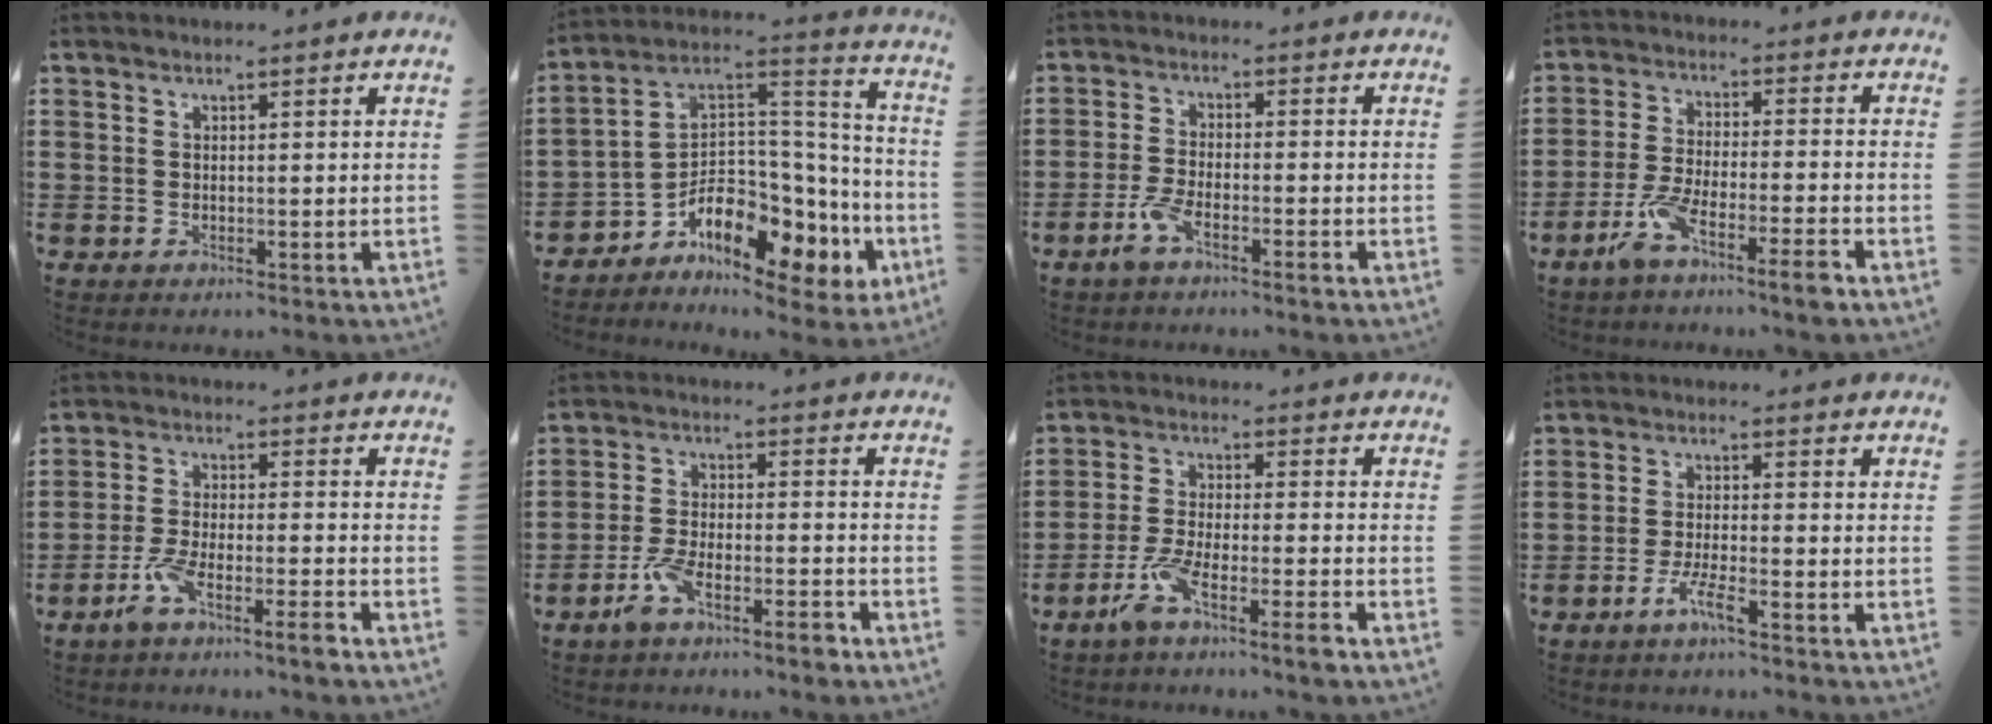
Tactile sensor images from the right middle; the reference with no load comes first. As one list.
[{"total": 9.5, "force": [-5.8, 4.8, 5.7], "torque": [-0.113, -0.009, -0.107]}, {"total": 4.3, "force": [-2.8, 0.7, 3.2], "torque": [-0.080, -0.006, -0.057]}, {"total": 7.6, "force": [-5.4, 0.5, 5.2], "torque": [-0.108, -0.005, -0.101]}, {"total": 6.0, "force": [-4.4, 0.4, 4.0], "torque": [-0.084, -0.005, -0.083]}, {"total": 6.4, "force": [-4.8, 1.1, 4.1], "torque": [-0.086, 0.003, -0.090]}, {"total": 6.9, "force": [-4.8, 0.5, 5.0], "torque": [-0.105, -0.008, -0.089]}, {"total": 4.1, "force": [-2.6, 0.1, 3.2], "torque": [-0.068, -0.007, -0.047]}]